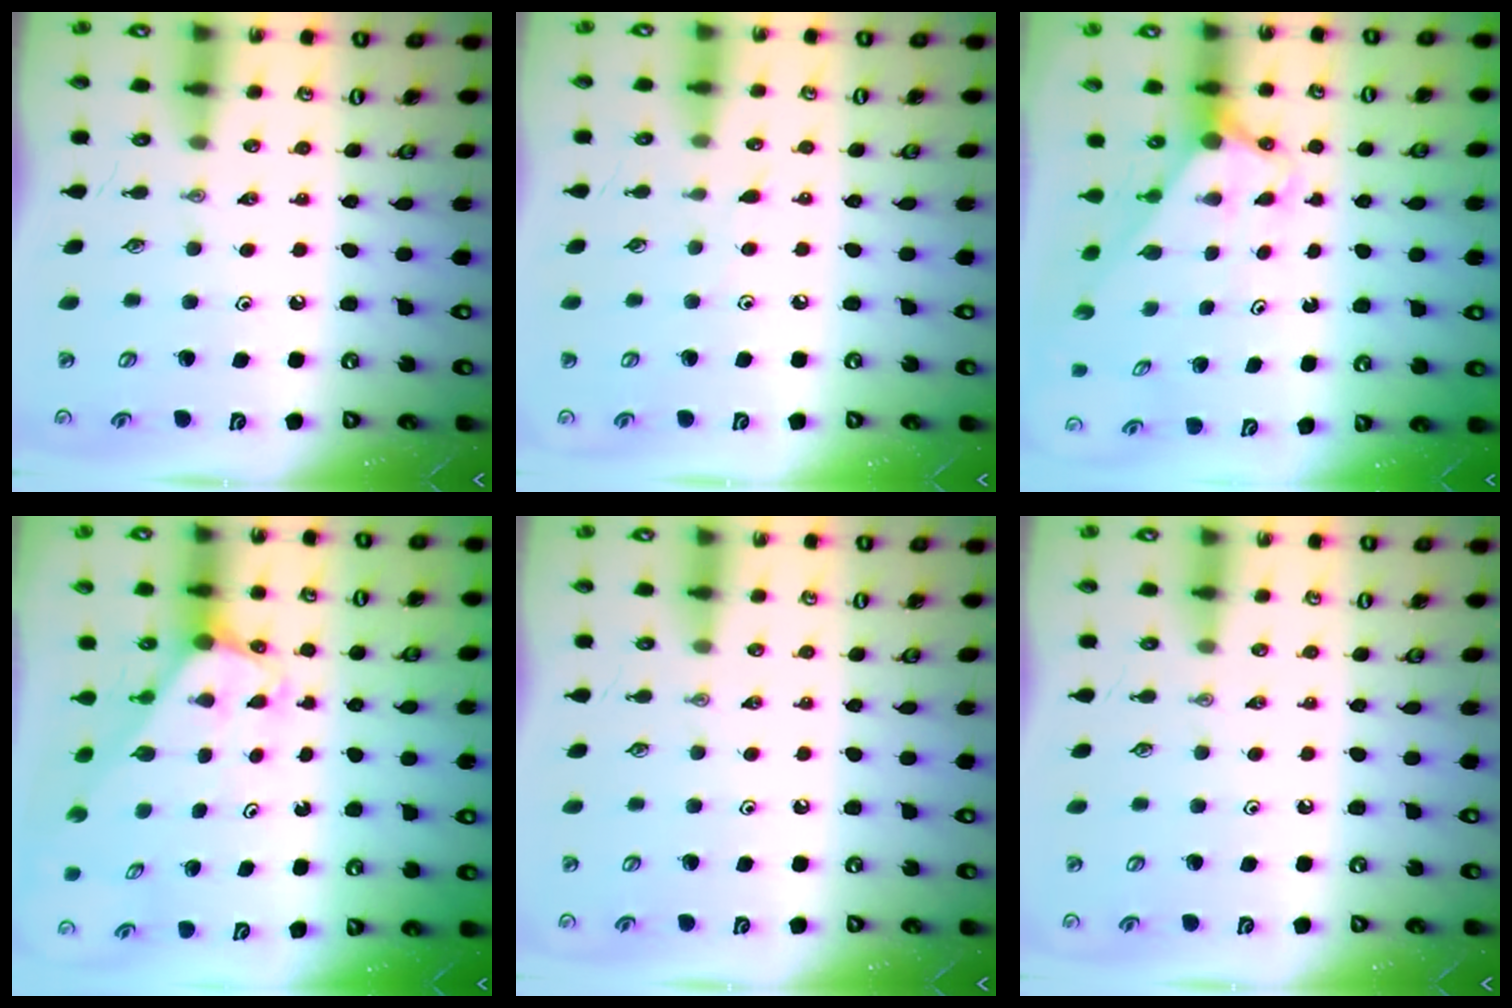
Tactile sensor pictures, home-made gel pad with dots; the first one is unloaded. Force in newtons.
{"total": 2.9, "press": 2.9, "slide": 0.4}
{"total": 2.7, "press": 2.7, "slide": 0.0}
{"total": 1.8, "press": 1.8, "slide": 0.1}
{"total": 0.0}
{"total": 0.0}